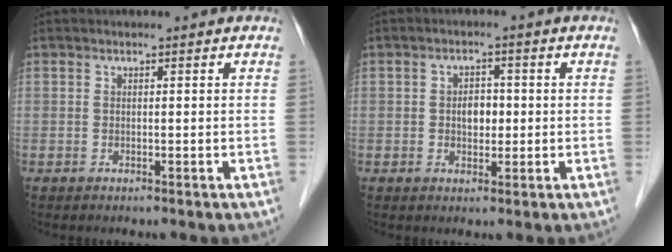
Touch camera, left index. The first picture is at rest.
{"total": 3.0, "force": [-0.1, 2.0, 2.3], "torque": [-0.036, 0.007, 0.001]}